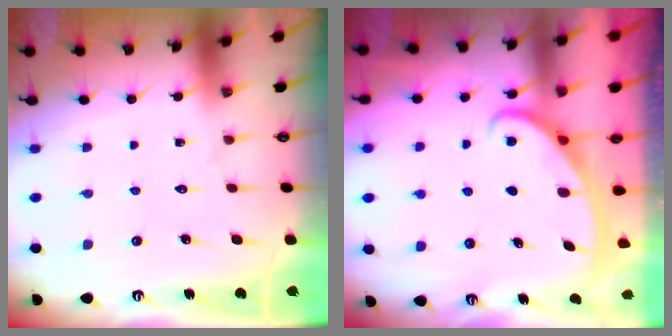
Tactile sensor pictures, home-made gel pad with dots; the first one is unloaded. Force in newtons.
{"total": 2.9, "press": 2.9, "slide": 0.4}